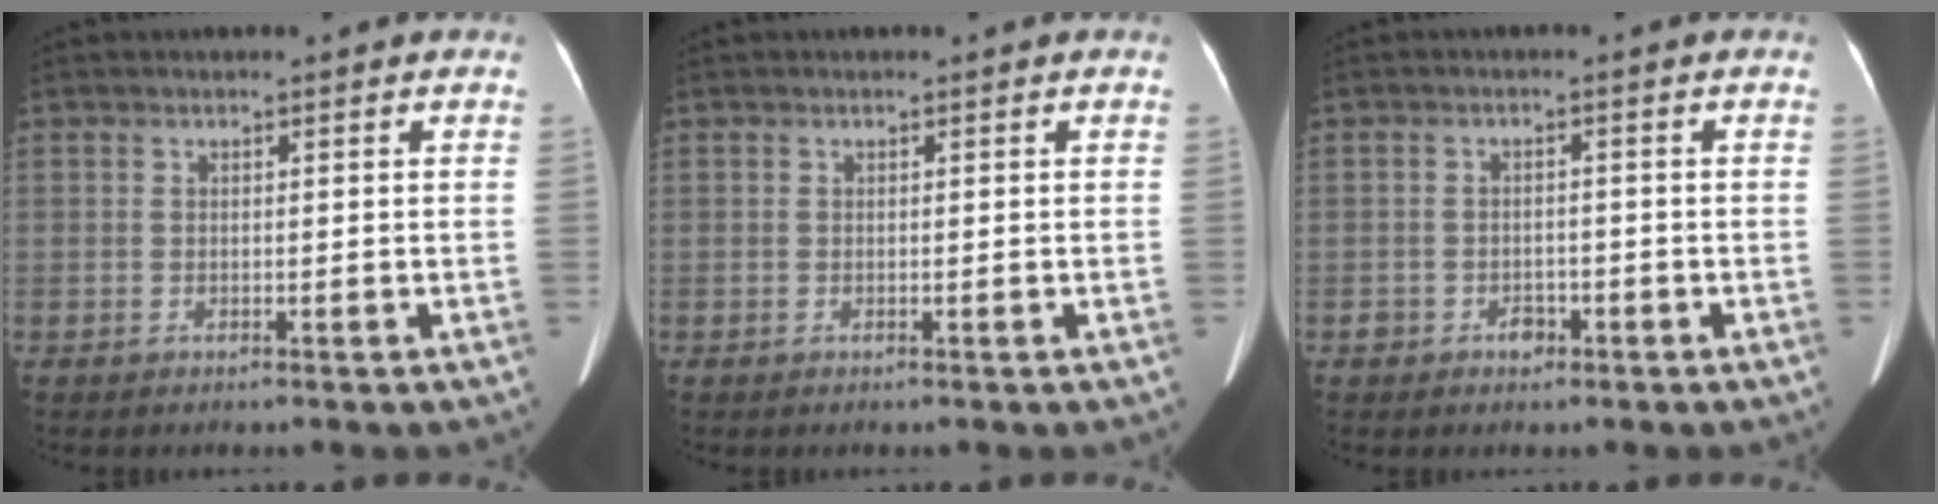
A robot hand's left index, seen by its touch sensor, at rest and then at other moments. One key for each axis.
{"total": 0.0}
{"total": 2.3, "fx": -1.5, "fy": 1.6, "fz": 0.7, "tx": -0.006, "ty": -0.002, "tz": -0.020}